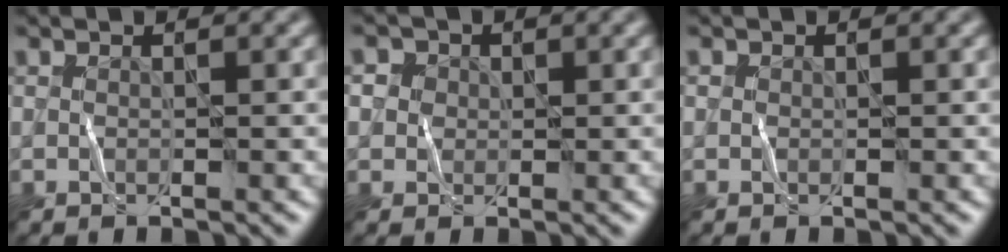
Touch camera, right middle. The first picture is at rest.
{"total": 1.9, "force": [0.8, 1.7, 0.3], "torque": [0.003, 0.007, -0.009]}
{"total": 0.0}